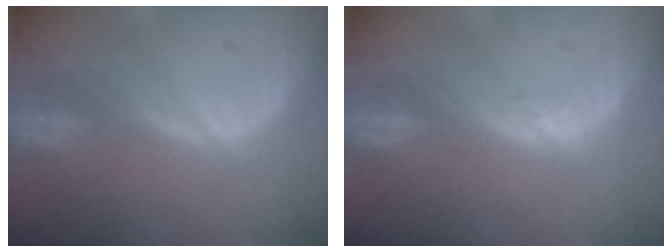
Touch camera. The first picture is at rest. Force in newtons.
{"total": 0.9, "press": 0.8, "slide": 0.4}